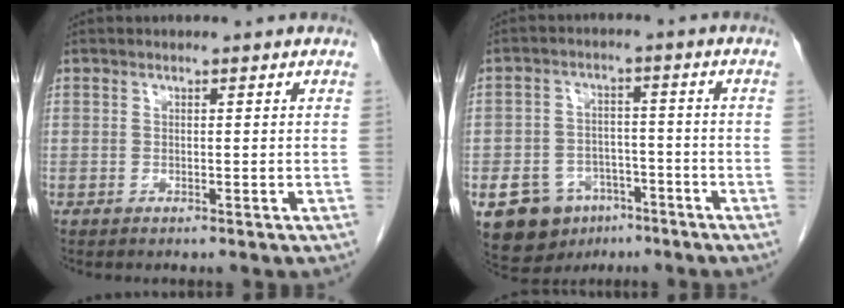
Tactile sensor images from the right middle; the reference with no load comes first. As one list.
[{"total": 9.8, "force": [-5.4, 7.2, 3.9], "torque": [-0.072, 0.013, -0.077]}]